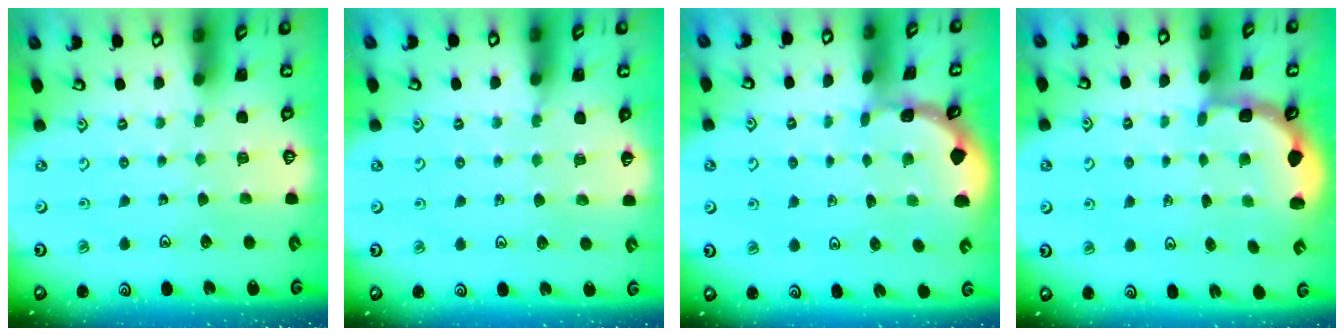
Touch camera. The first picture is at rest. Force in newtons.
{"total": 3.9, "press": 3.8, "slide": 0.4}
{"total": 0.7, "press": 0.7, "slide": 0.1}
{"total": 2.5, "press": 1.9, "slide": 1.6}